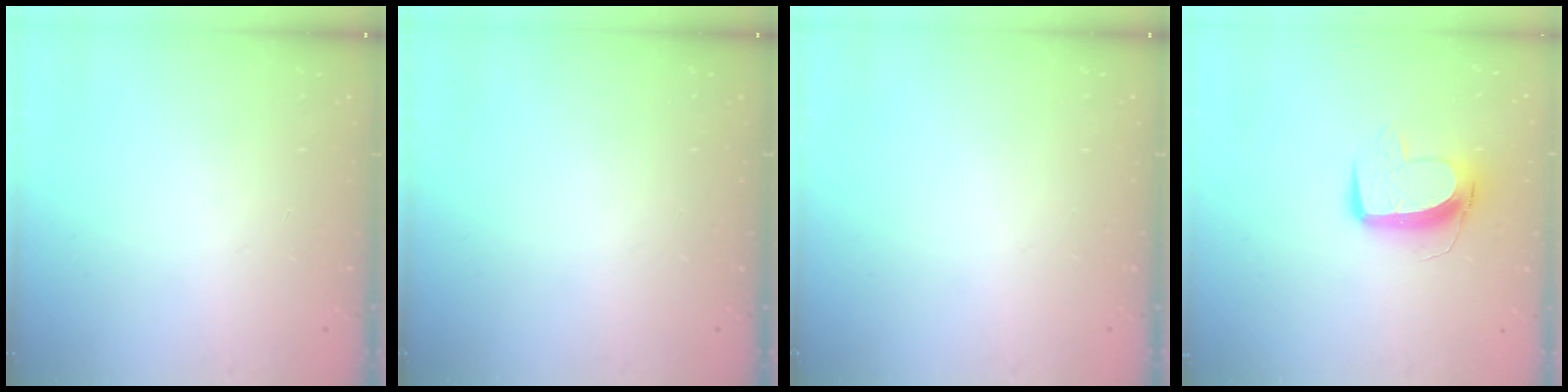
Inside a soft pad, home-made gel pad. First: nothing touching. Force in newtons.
{"total": 0.0}
{"total": 0.0}
{"total": 10.3, "press": 10.2, "slide": 1.1}